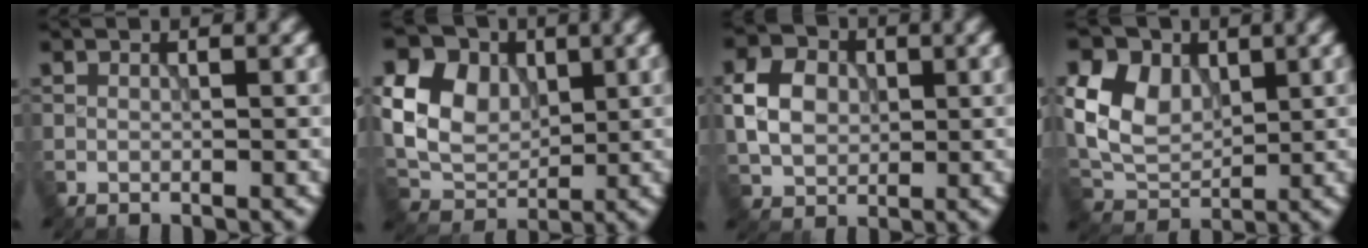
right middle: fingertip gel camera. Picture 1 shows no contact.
{"total": 8.8, "force": [2.0, 6.7, 5.4], "torque": [-0.124, 0.004, 0.026]}
{"total": 4.7, "force": [0.3, 3.8, 2.7], "torque": [-0.056, 0.007, 0.000]}
{"total": 7.4, "force": [2.1, 5.3, 4.7], "torque": [-0.122, 0.005, 0.031]}